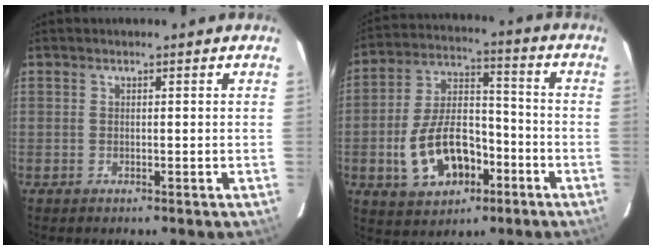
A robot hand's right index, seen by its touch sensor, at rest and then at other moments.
{"total": 14.9, "force": [-5.5, 8.8, 10.7], "torque": [-0.221, 0.019, -0.079]}